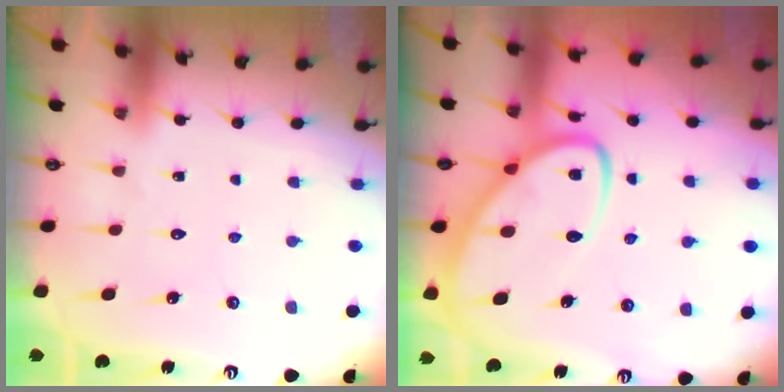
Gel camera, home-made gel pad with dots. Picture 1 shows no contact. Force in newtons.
{"total": 10.5, "press": 10.4, "slide": 1.0}